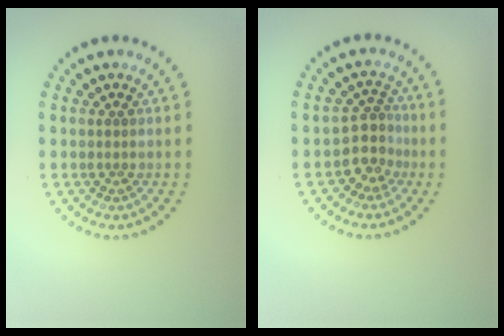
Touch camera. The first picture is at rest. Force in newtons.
{"total": 2.7, "press": 2.0, "slide": 1.8}